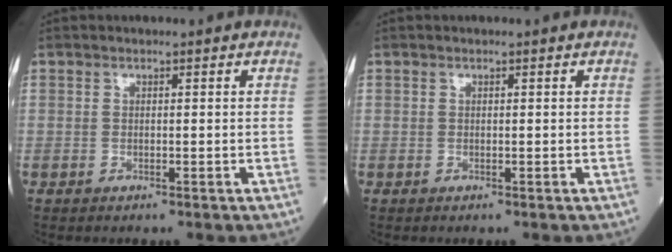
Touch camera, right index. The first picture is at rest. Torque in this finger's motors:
{"motor_torque": [0.09, 0.04, 0.06, 0.02]}